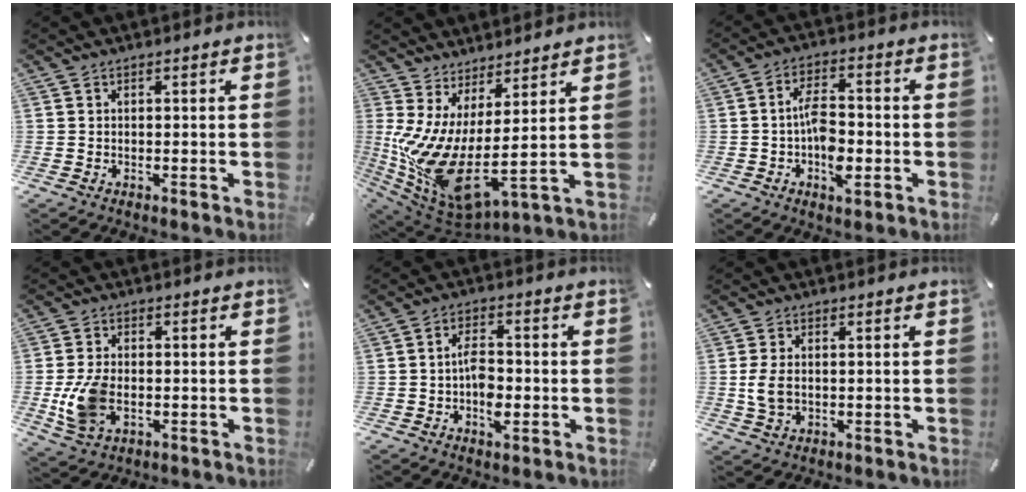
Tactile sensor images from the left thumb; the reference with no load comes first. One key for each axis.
{"total": 10.6, "fx": -0.9, "fy": 3.0, "fz": 10.1, "tx": -0.210, "ty": -0.050, "tz": -0.015}
{"total": 8.3, "fx": -2.0, "fy": 4.7, "fz": 6.5, "tx": -0.118, "ty": 0.009, "tz": -0.035}
{"total": 8.9, "fx": -1.9, "fy": 5.9, "fz": 6.4, "tx": -0.148, "ty": 0.000, "tz": -0.032}
{"total": 6.2, "fx": -1.5, "fy": 3.7, "fz": 4.7, "tx": -0.085, "ty": 0.006, "tz": -0.029}
{"total": 5.3, "fx": -0.3, "fy": 3.5, "fz": 4.0, "tx": -0.101, "ty": -0.001, "tz": -0.010}